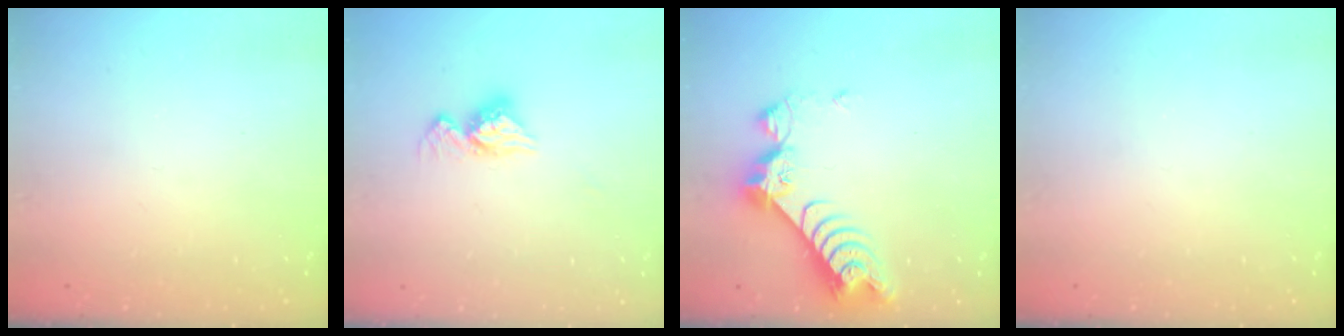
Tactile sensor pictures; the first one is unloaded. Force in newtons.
{"total": 11.1, "press": 11.0, "slide": 0.9}
{"total": 9.7, "press": 9.7, "slide": 0.8}
{"total": 0.0}